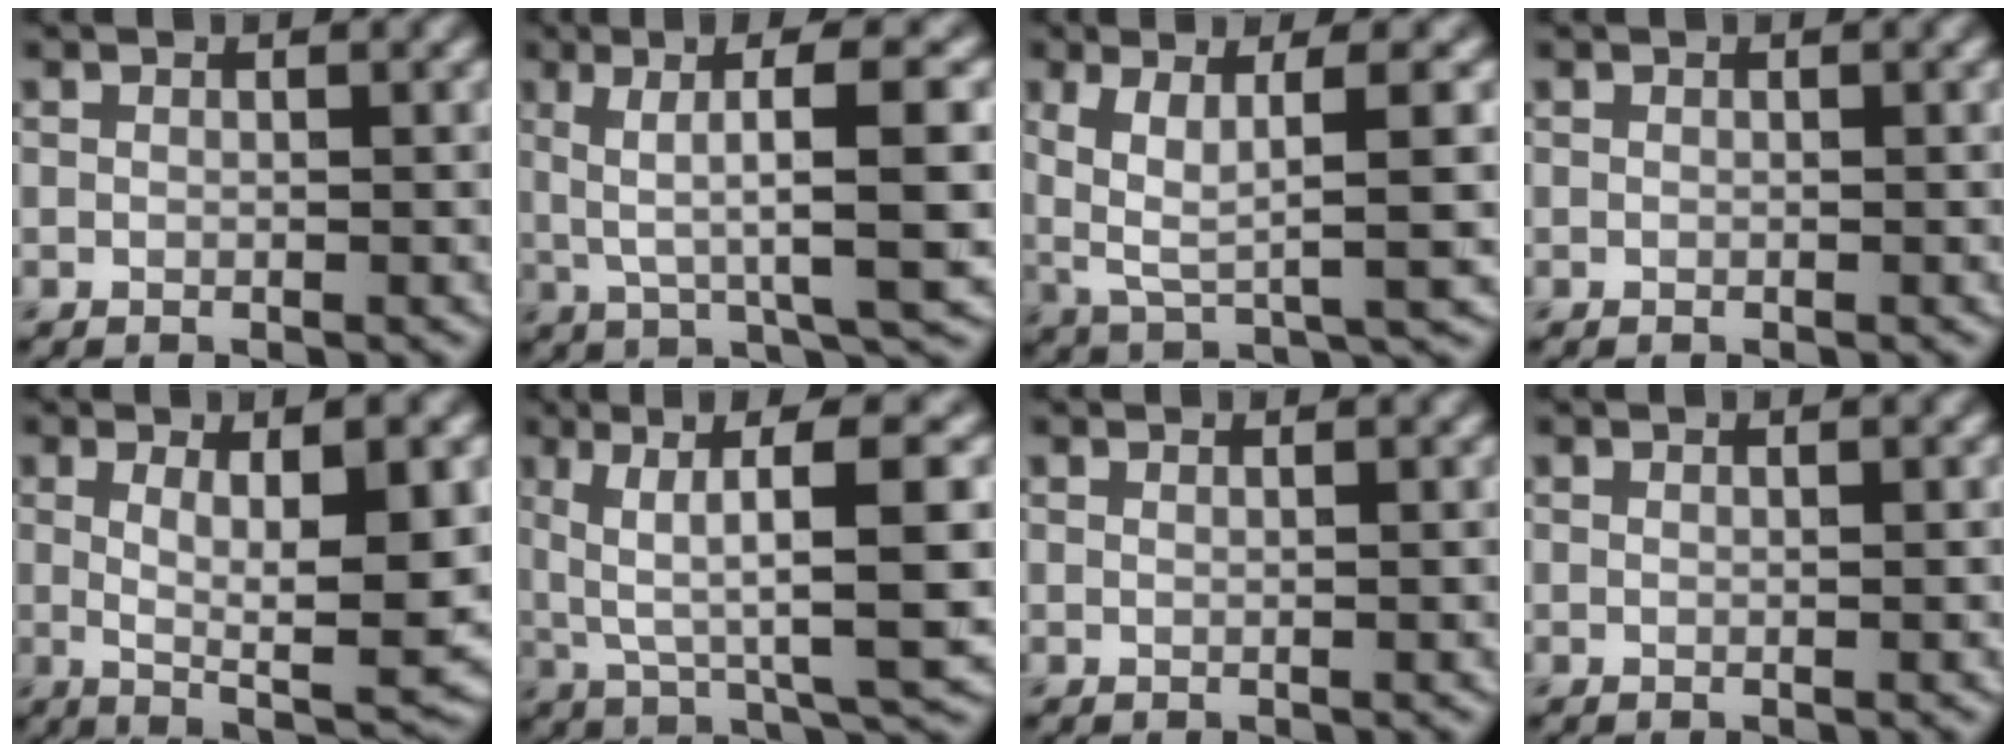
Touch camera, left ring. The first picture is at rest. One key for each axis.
{"total": 8.7, "fx": 1.0, "fy": 1.7, "fz": 8.4, "tx": -0.132, "ty": 0.010, "tz": 0.019}
{"total": 6.7, "fx": 1.2, "fy": 1.6, "fz": 6.4, "tx": -0.119, "ty": 0.003, "tz": 0.024}
{"total": 0.0}
{"total": 8.2, "fx": 0.4, "fy": 1.9, "fz": 8.0, "tx": -0.122, "ty": -0.004, "tz": 0.009}
{"total": 9.9, "fx": 1.8, "fy": 2.3, "fz": 9.5, "tx": -0.151, "ty": 0.006, "tz": 0.036}
{"total": 0.9, "fx": 0.5, "fy": 0.4, "fz": 0.7, "tx": -0.004, "ty": -0.001, "tz": -0.003}
{"total": 1.0, "fx": 0.3, "fy": 0.4, "fz": 0.8, "tx": -0.006, "ty": 0.002, "tz": -0.003}